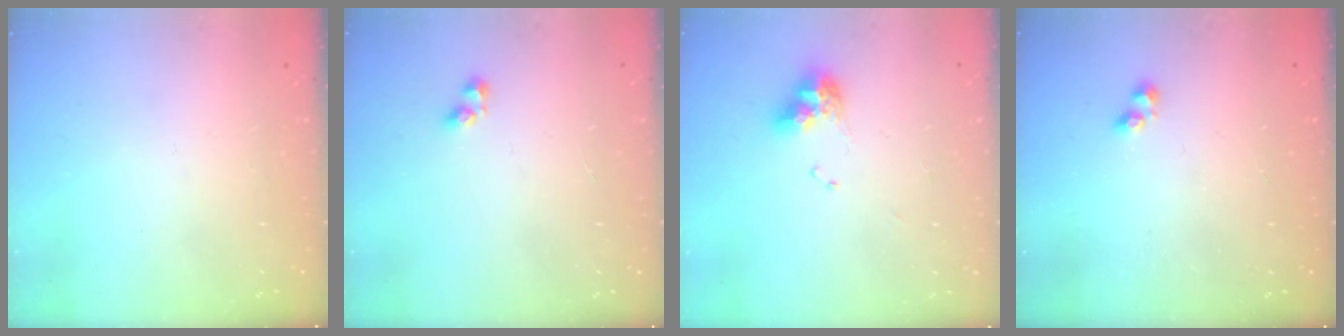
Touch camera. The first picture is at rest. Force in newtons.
{"total": 3.7, "press": 3.6, "slide": 0.7}
{"total": 8.8, "press": 8.7, "slide": 1.1}
{"total": 0.9, "press": 0.4, "slide": 0.8}